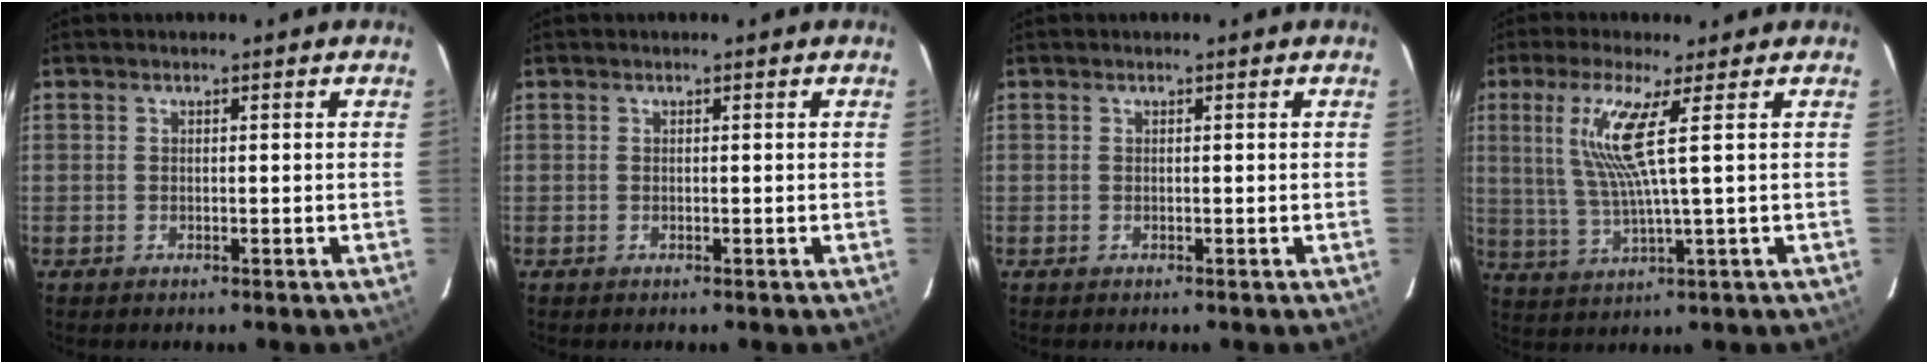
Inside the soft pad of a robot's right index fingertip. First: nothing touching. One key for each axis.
{"total": 0.0}
{"total": 0.0}
{"total": 8.8, "fx": 2.8, "fy": -0.8, "fz": 8.3, "tx": -0.165, "ty": -0.007, "tz": 0.065}